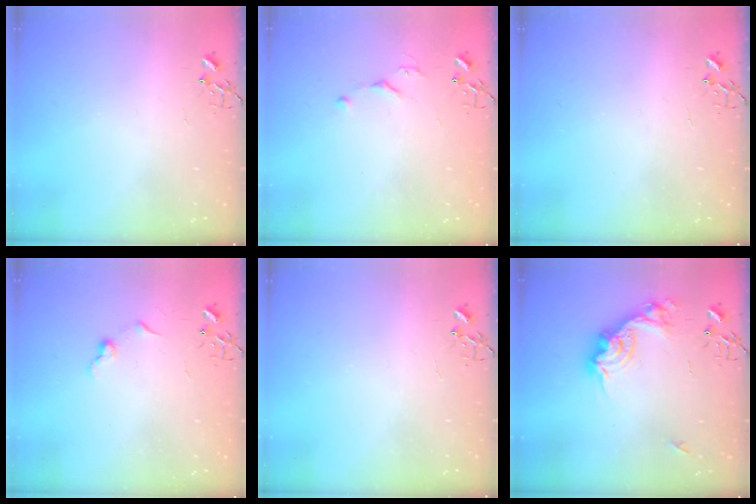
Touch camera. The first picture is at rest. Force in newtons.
{"total": 4.3, "press": 4.3, "slide": 0.6}
{"total": 0.0}
{"total": 6.3, "press": 6.3, "slide": 0.5}
{"total": 0.0}
{"total": 17.6, "press": 17.6, "slide": 1.0}